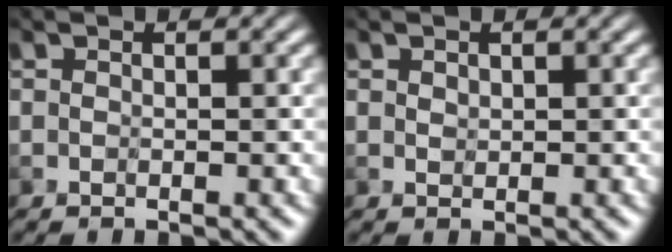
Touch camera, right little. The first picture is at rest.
{"total": 1.2, "force": [1.0, 0.6, 0.4], "torque": [-0.007, 0.003, 0.019]}